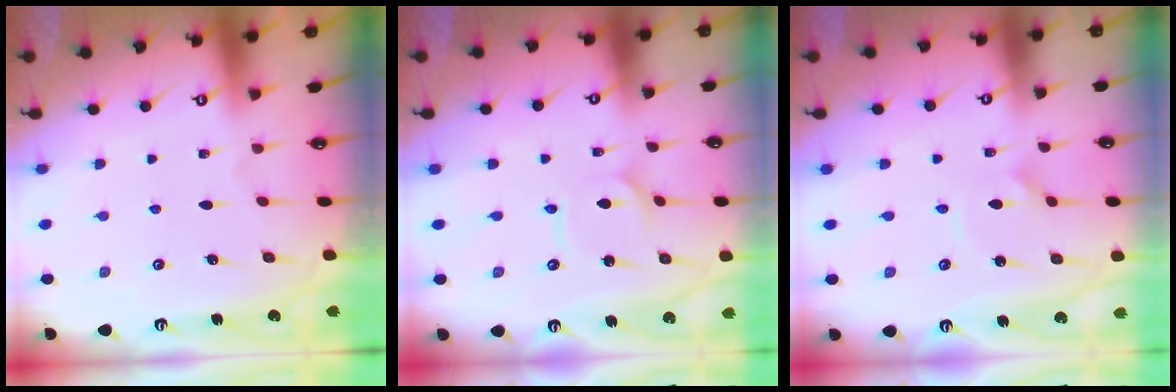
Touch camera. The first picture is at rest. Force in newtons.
{"total": 2.1, "press": 2.1, "slide": 0.3}
{"total": 2.4, "press": 2.4, "slide": 0.0}